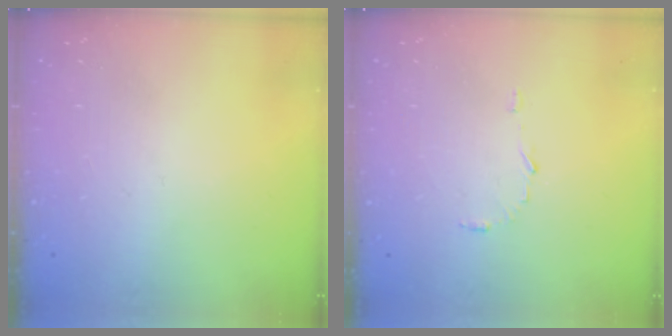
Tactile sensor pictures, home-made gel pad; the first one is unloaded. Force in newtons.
{"total": 4.4, "press": 4.3, "slide": 0.4}